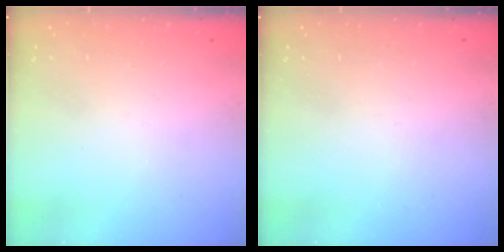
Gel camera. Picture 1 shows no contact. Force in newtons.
{"total": 0.0}